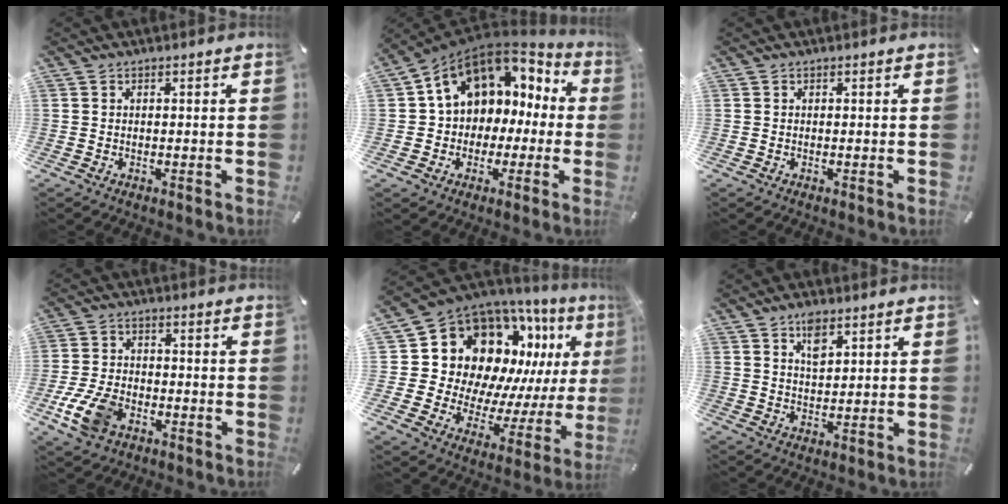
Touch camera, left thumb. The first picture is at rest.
{"total": 11.6, "force": [4.5, 9.8, 4.3], "torque": [-0.081, -0.029, 0.087]}
{"total": 0.0}
{"total": 9.3, "force": [-4.2, 5.9, 5.7], "torque": [-0.130, 0.011, -0.076]}
{"total": 18.1, "force": [9.5, 12.8, 8.5], "torque": [-0.139, -0.104, 0.190]}
{"total": 4.6, "force": [2.8, 2.4, 2.8], "torque": [-0.038, -0.011, 0.045]}